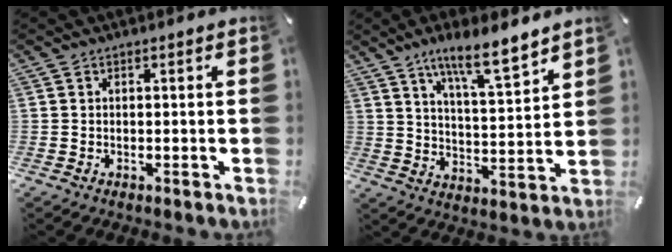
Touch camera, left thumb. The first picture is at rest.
{"total": 11.3, "force": [8.9, 2.8, 6.3], "torque": [-0.106, -0.052, 0.155]}